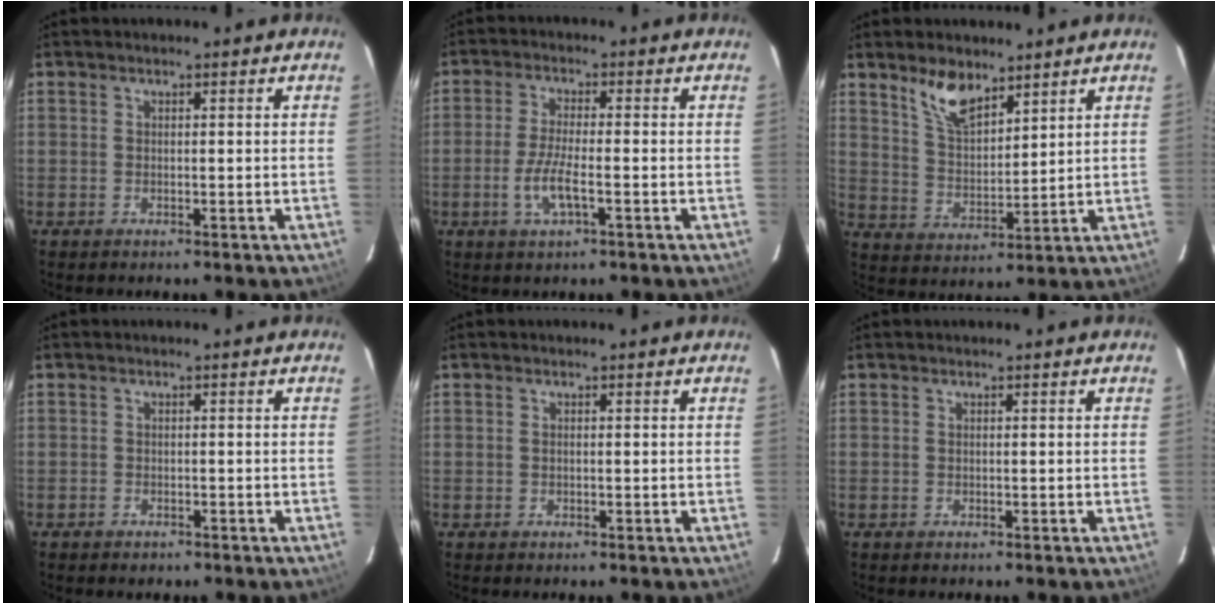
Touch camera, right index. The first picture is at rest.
{"total": 6.0, "force": [-2.2, 1.3, 5.4], "torque": [-0.114, -0.007, -0.043]}
{"total": 8.3, "force": [5.9, 3.4, 4.7], "torque": [-0.083, 0.007, 0.120]}
{"total": 1.4, "force": [-0.9, 1.0, 0.2], "torque": [-0.008, 0.003, -0.012]}
{"total": 0.0}
{"total": 0.0}